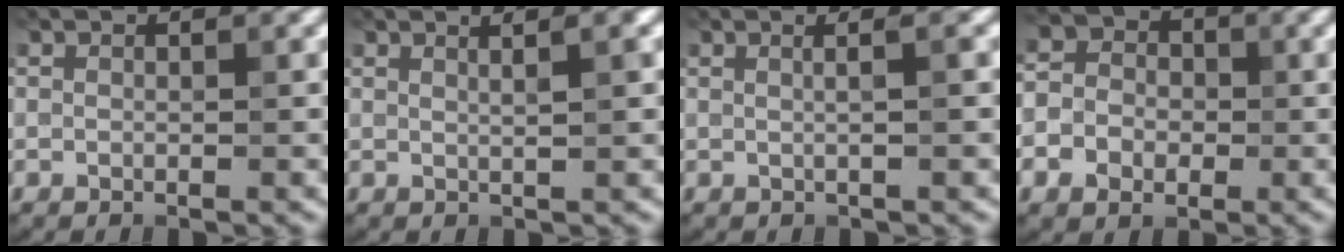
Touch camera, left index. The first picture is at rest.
{"total": 2.6, "force": [1.1, 1.0, 2.1], "torque": [-0.011, 0.008, -0.005]}
{"total": 2.8, "force": [0.7, 1.3, 2.4], "torque": [-0.010, 0.009, -0.018]}
{"total": 5.2, "force": [-1.1, 4.5, 2.3], "torque": [-0.027, 0.005, -0.040]}